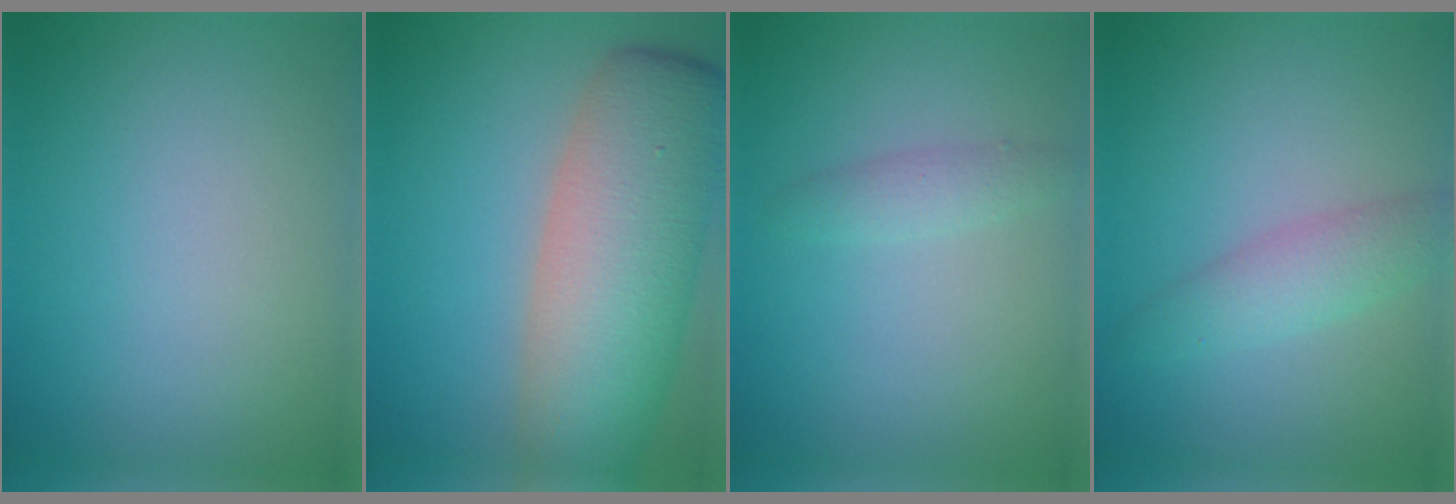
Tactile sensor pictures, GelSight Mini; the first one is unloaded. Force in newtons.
{"total": 11.7, "press": 11.7, "slide": 0.5}
{"total": 1.4, "press": 1.4, "slide": 0.0}
{"total": 2.9, "press": 2.9, "slide": 0.0}